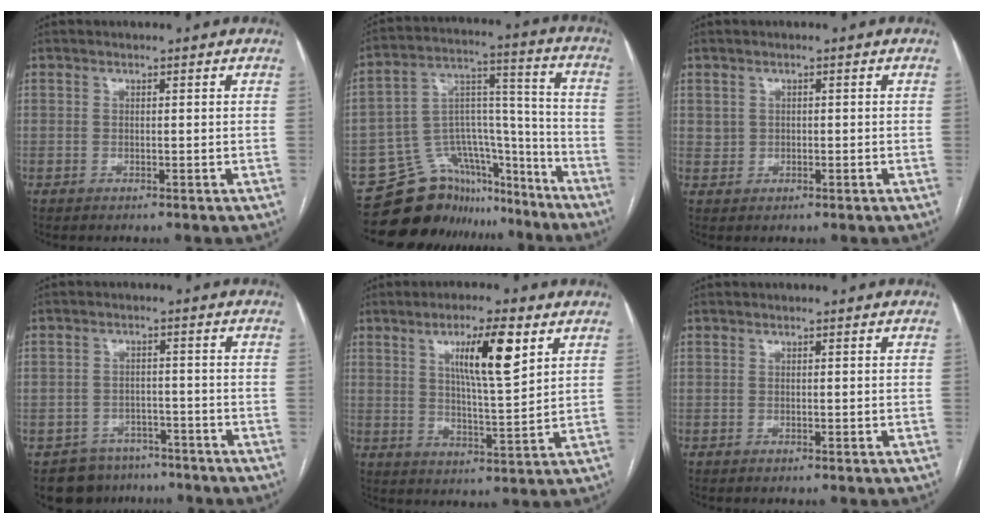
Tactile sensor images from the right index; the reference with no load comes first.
{"total": 16.8, "force": [-14.5, 8.0, 3.0], "torque": [-0.038, 0.081, -0.224]}
{"total": 1.3, "force": [0.2, 1.3, 0.3], "torque": [-0.005, 0.004, 0.008]}
{"total": 7.2, "force": [-5.6, 4.6, 0.0], "torque": [0.010, 0.021, -0.076]}
{"total": 9.7, "force": [4.4, 1.1, 8.6], "torque": [-0.146, -0.001, 0.073]}
{"total": 0.0}